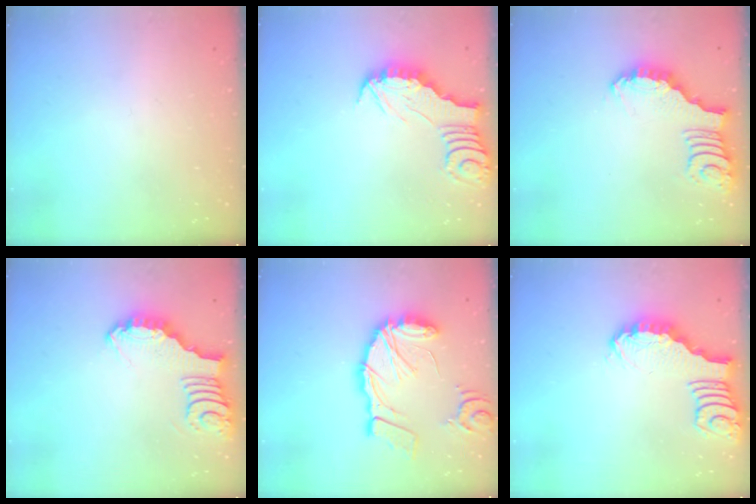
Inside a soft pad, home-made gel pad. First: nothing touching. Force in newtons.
{"total": 2.7, "press": 2.7, "slide": 0.2}
{"total": 2.9, "press": 2.9, "slide": 0.1}
{"total": 3.6, "press": 3.6, "slide": 0.1}
{"total": 17.5, "press": 17.4, "slide": 1.8}
{"total": 2.5, "press": 2.5, "slide": 0.2}